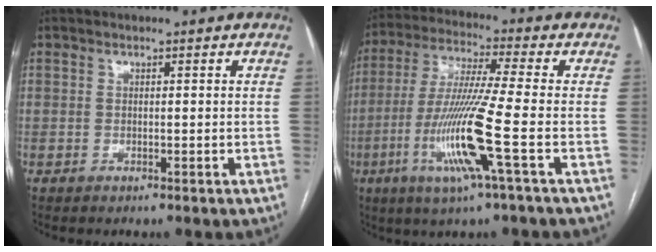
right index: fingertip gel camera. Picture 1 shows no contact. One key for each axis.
{"total": 13.6, "fx": -4.4, "fy": -1.2, "fz": 12.8, "tx": -0.262, "ty": -0.021, "tz": -0.090}